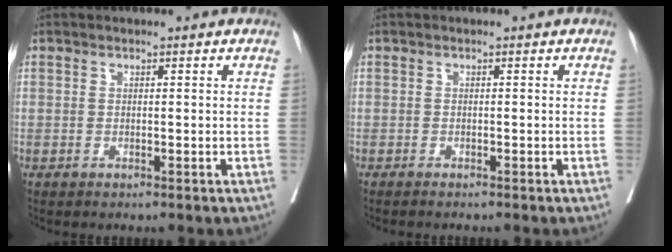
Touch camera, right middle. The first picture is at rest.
{"total": 1.2, "force": [-1.1, -0.1, 0.6], "torque": [-0.005, 0.002, -0.014]}